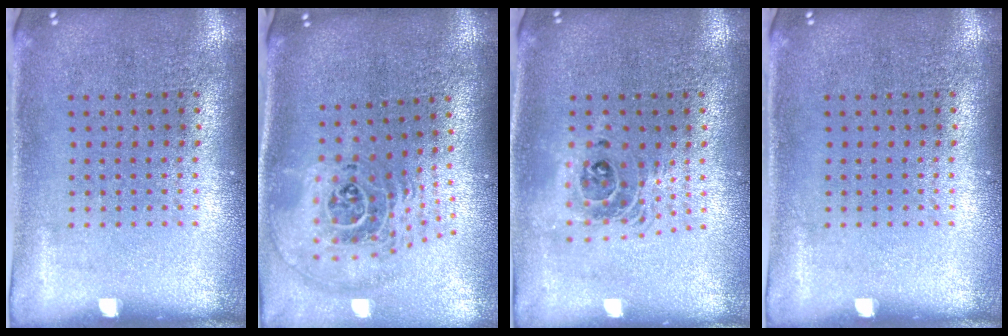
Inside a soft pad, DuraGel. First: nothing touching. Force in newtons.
{"total": 2.5, "press": 1.8, "slide": 1.8}
{"total": 1.6, "press": 1.3, "slide": 0.8}
{"total": 0.0}